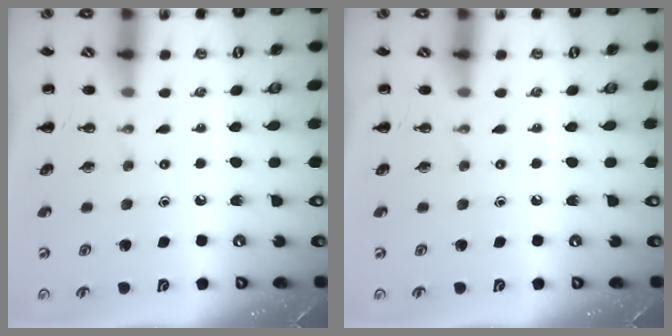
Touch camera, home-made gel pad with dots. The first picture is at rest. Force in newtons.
{"total": 0.0}